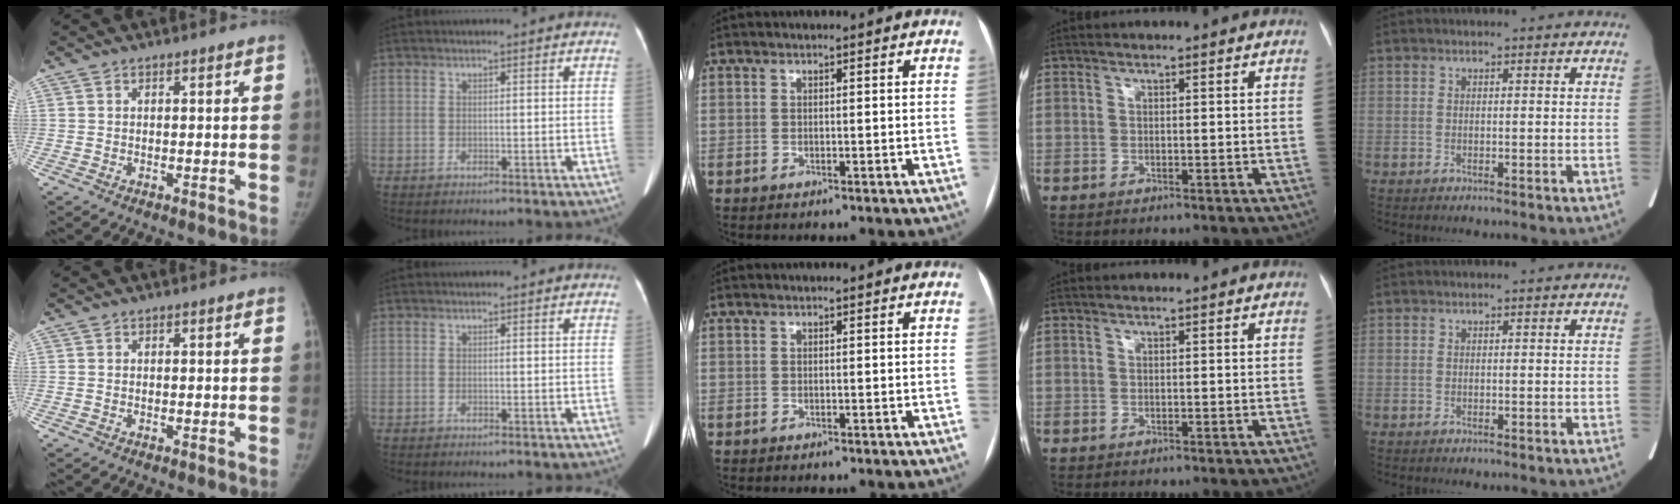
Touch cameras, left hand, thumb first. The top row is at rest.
{}